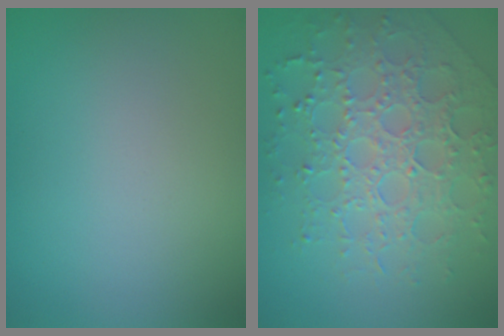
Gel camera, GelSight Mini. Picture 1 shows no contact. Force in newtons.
{"total": 7.7, "press": 5.5, "slide": 5.4}